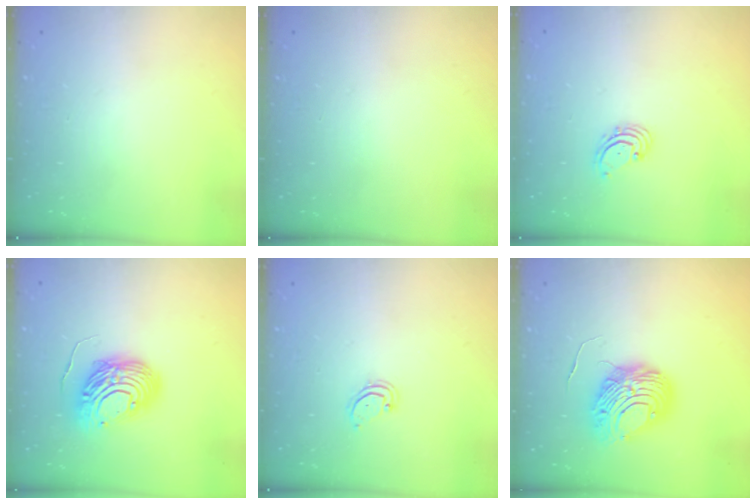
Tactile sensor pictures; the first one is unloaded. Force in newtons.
{"total": 0.0}
{"total": 2.0, "press": 1.9, "slide": 0.6}
{"total": 12.6, "press": 12.5, "slide": 1.1}
{"total": 3.1, "press": 3.1, "slide": 0.2}
{"total": 9.7, "press": 9.6, "slide": 1.1}